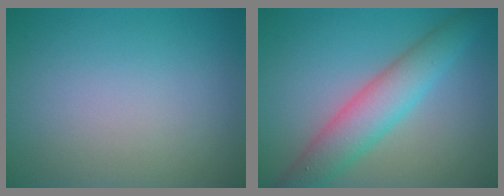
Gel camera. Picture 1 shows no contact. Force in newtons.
{"total": 5.6, "press": 5.6, "slide": 0.2}